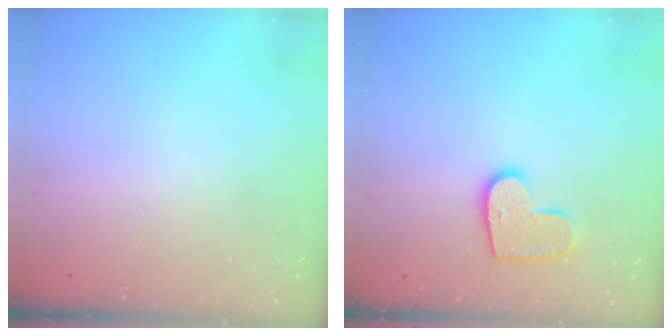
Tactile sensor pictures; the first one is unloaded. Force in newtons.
{"total": 10.3, "press": 10.3, "slide": 0.4}